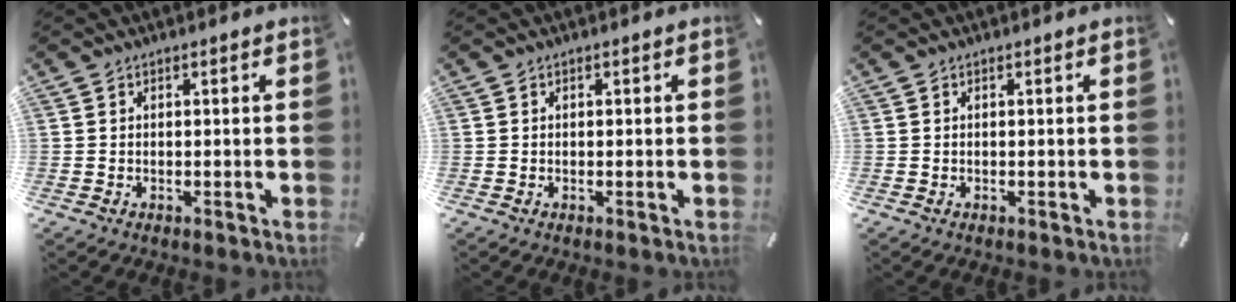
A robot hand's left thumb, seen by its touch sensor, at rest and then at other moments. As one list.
[{"total": 0.0}, {"total": 0.0}]